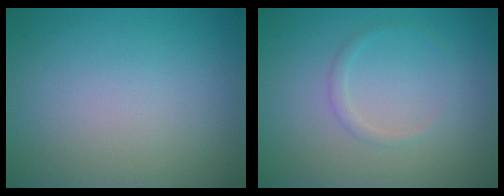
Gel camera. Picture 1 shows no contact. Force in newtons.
{"total": 0.9, "press": 0.9, "slide": 0.0}